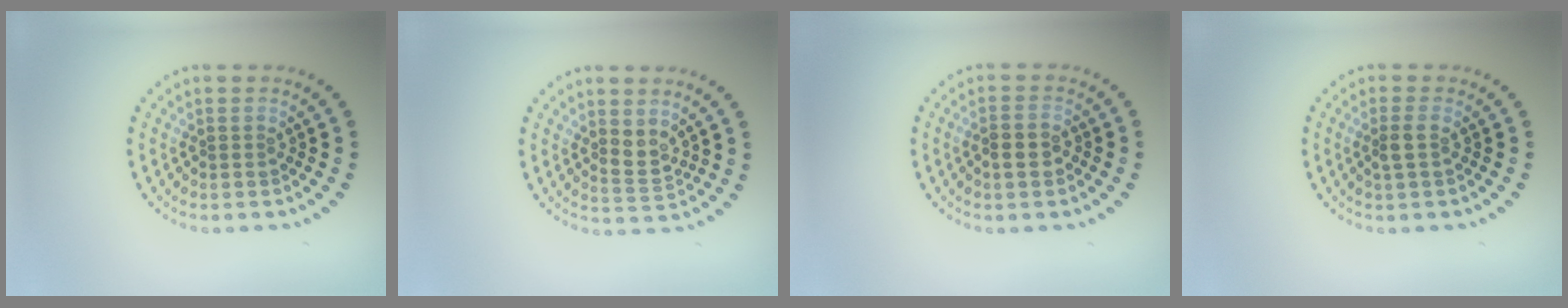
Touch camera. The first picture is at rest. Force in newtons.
{"total": 2.0, "press": 1.6, "slide": 1.2}
{"total": 1.7, "press": 1.6, "slide": 0.5}
{"total": 1.3, "press": 1.1, "slide": 0.7}